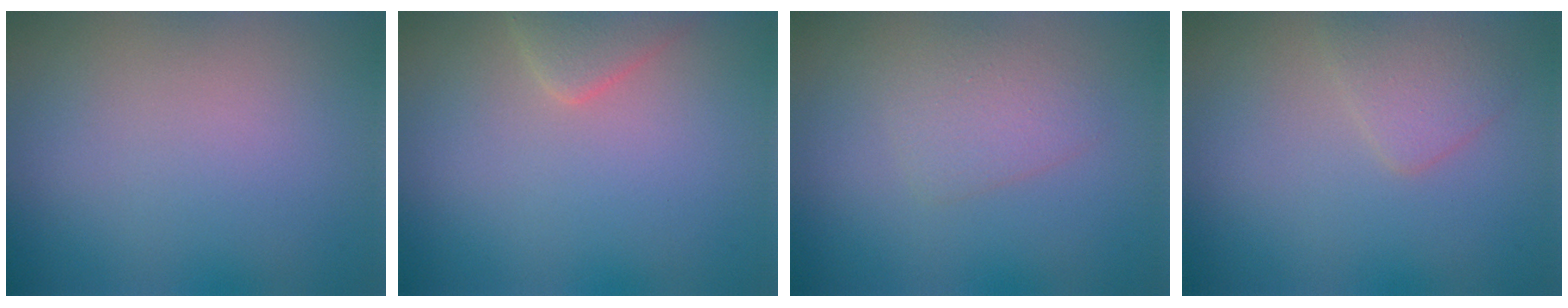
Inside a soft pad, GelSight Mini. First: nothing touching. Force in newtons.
{"total": 2.1, "press": 2.1, "slide": 0.2}
{"total": 2.1, "press": 2.1, "slide": 0.1}
{"total": 1.9, "press": 1.9, "slide": 0.2}